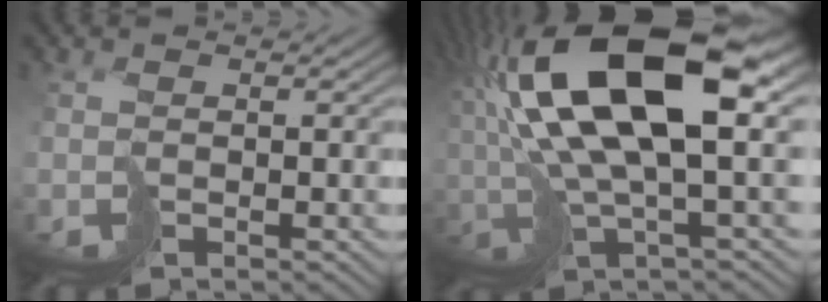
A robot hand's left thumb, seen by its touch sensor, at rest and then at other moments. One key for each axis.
{"total": 17.3, "fx": 3.9, "fy": 6.0, "fz": 15.7, "tx": -0.335, "ty": 0.009, "tz": 0.070}